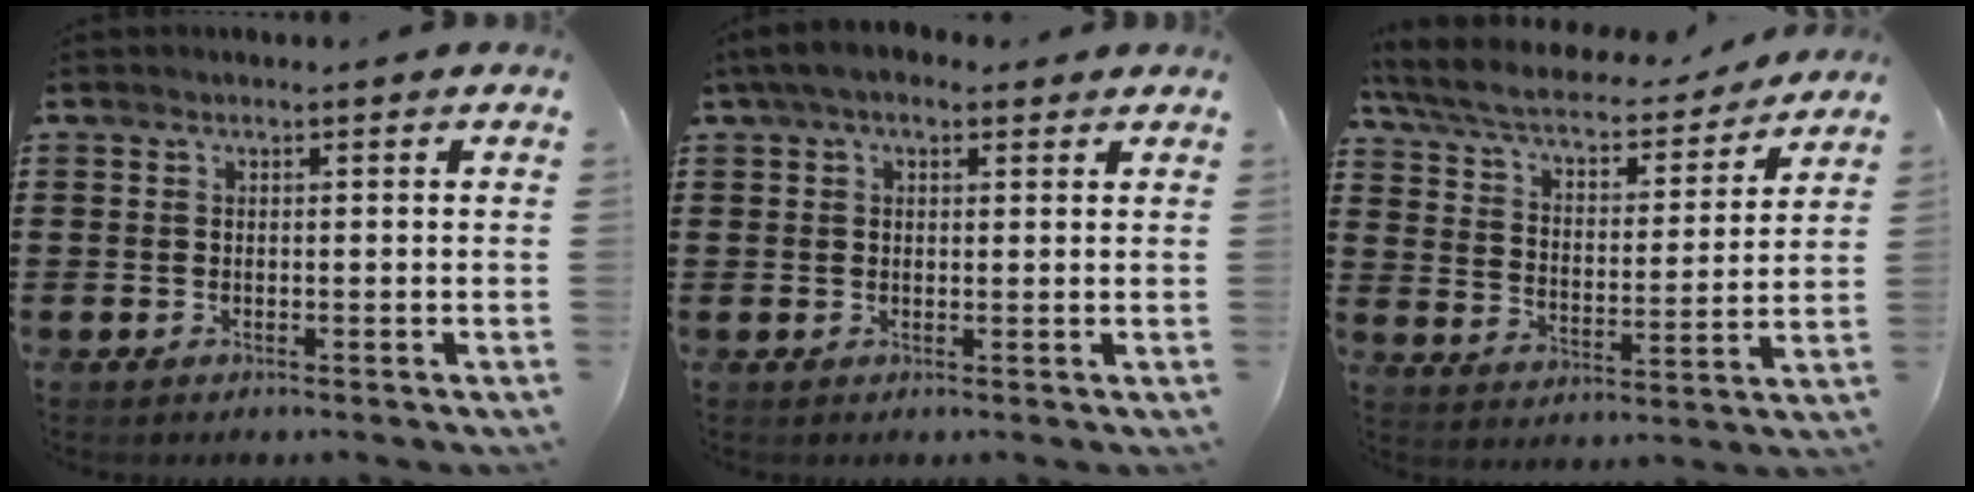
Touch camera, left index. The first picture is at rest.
{"total": 3.7, "force": [2.4, 1.7, 2.2], "torque": [-0.051, 0.008, 0.043]}
{"total": 6.4, "force": [5.5, 1.2, 3.1], "torque": [-0.084, -0.037, 0.091]}